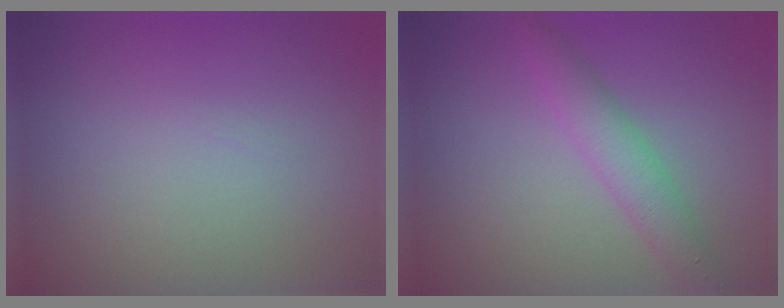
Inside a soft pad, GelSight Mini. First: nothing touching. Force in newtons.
{"total": 3.2, "press": 3.2, "slide": 0.0}